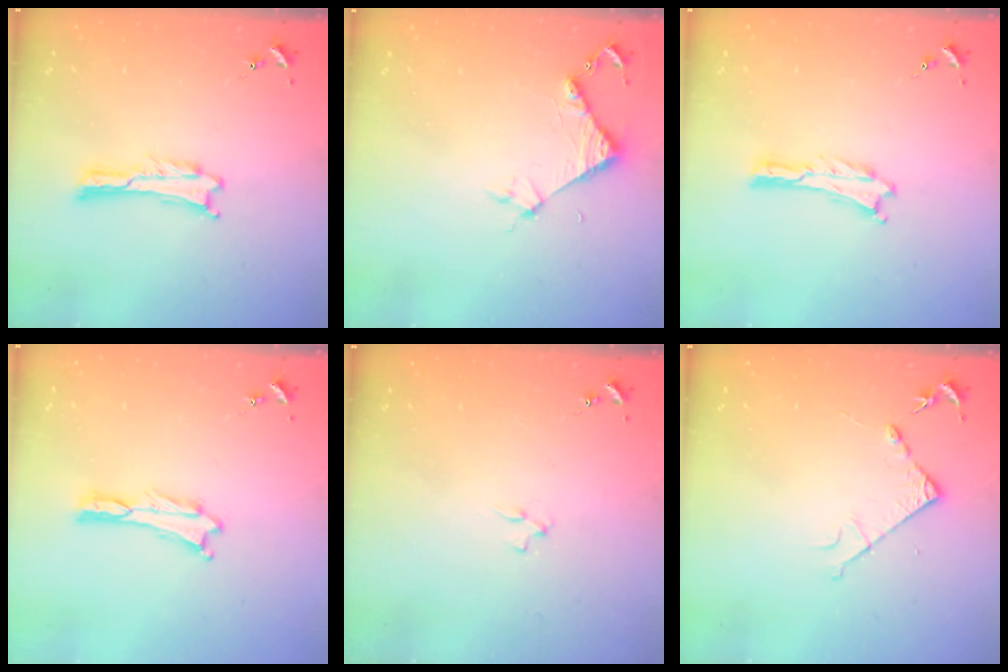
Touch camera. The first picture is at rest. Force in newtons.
{"total": 3.9, "press": 3.9, "slide": 0.3}
{"total": 0.0}
{"total": 0.0}
{"total": 0.9, "press": 0.9, "slide": 0.2}
{"total": 4.2, "press": 4.2, "slide": 0.5}